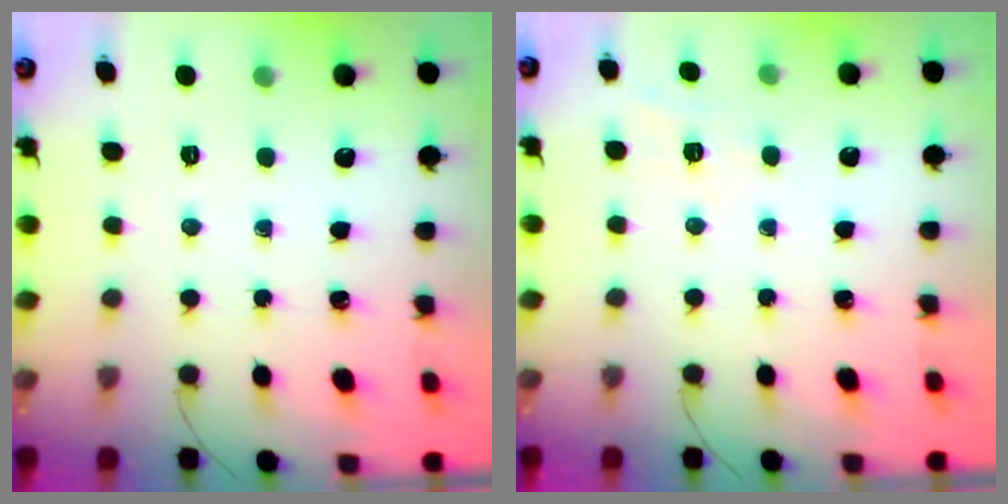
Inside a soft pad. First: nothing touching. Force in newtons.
{"total": 8.3, "press": 8.1, "slide": 1.8}